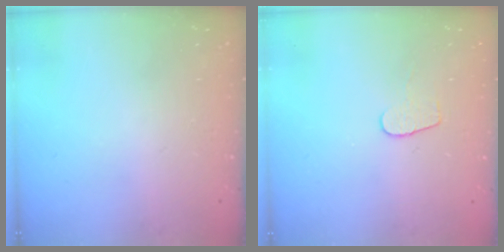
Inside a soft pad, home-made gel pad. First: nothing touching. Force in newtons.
{"total": 5.4, "press": 5.4, "slide": 0.6}